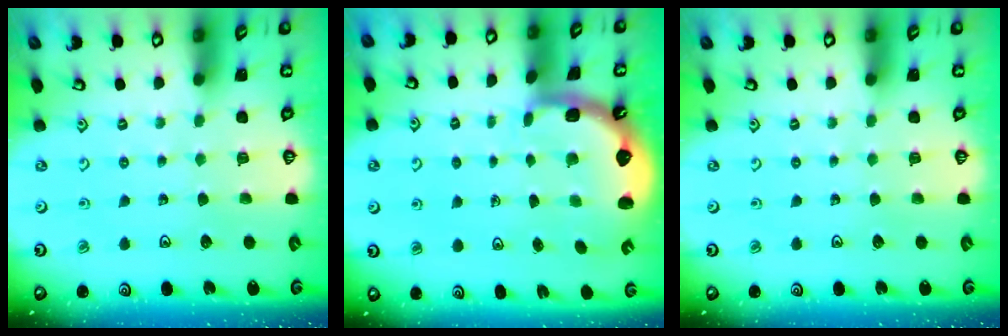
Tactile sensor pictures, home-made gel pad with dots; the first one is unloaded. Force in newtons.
{"total": 2.7, "press": 1.5, "slide": 2.3}
{"total": 0.0}